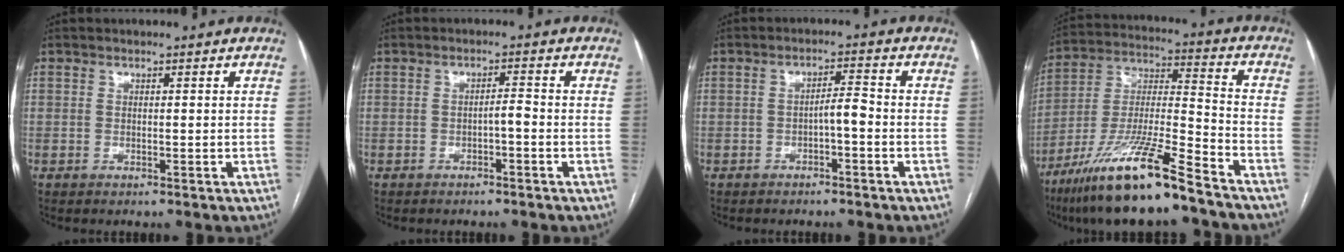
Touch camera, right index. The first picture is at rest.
{"total": 1.8, "force": [-0.8, 0.3, 1.6], "torque": [-0.021, 0.002, -0.015]}
{"total": 2.9, "force": [-1.1, 0.5, 2.7], "torque": [-0.039, 0.008, -0.018]}
{"total": 18.0, "force": [-13.0, 0.7, 12.4], "torque": [-0.257, -0.031, -0.239]}